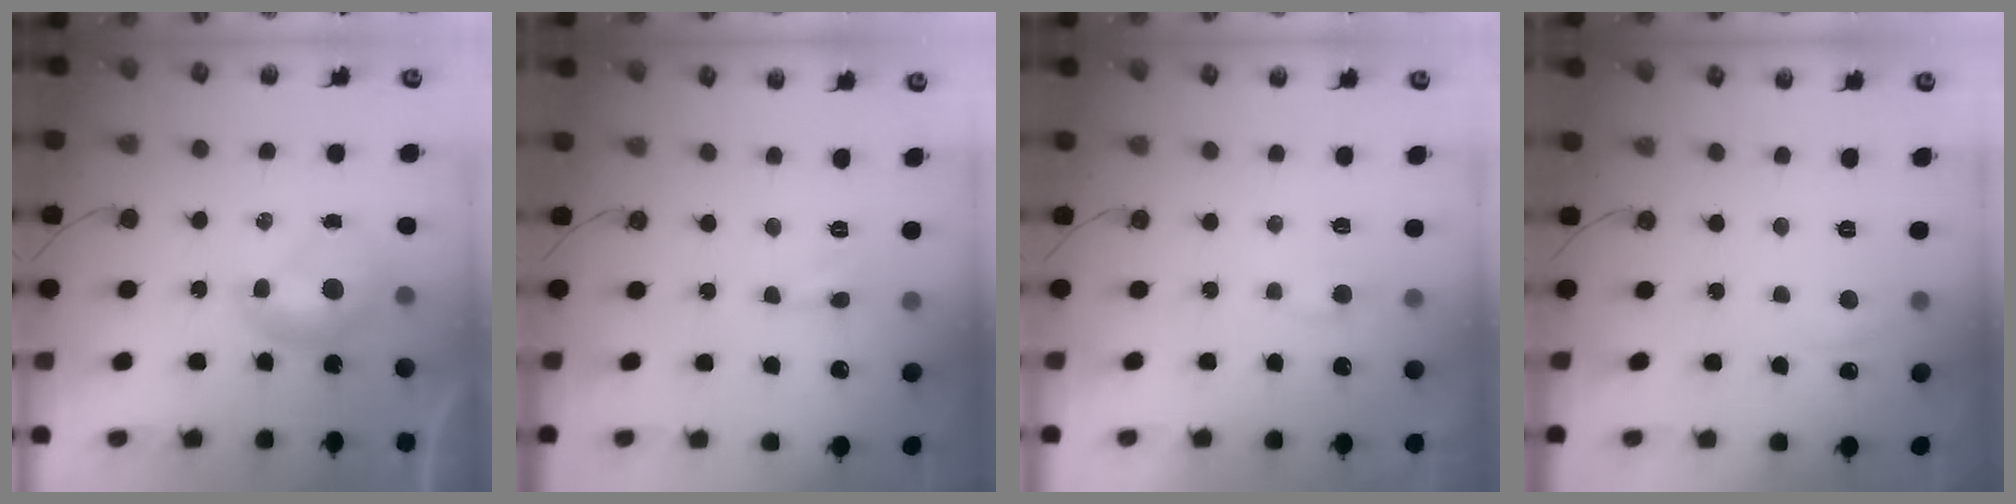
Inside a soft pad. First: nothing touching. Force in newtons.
{"total": 2.1, "press": 2.0, "slide": 0.6}
{"total": 2.3, "press": 2.3, "slide": 0.3}
{"total": 0.9, "press": 0.7, "slide": 0.5}